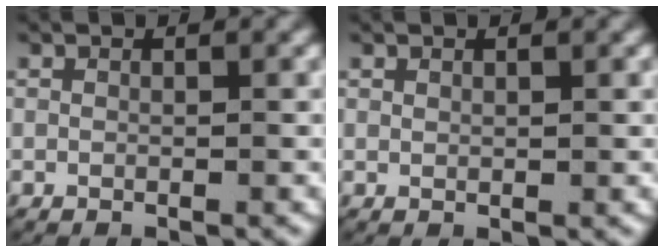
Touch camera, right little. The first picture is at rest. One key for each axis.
{"total": 0.5, "fx": 0.4, "fy": 0.2, "fz": 0.2, "tx": -0.001, "ty": 0.000, "tz": 0.010}